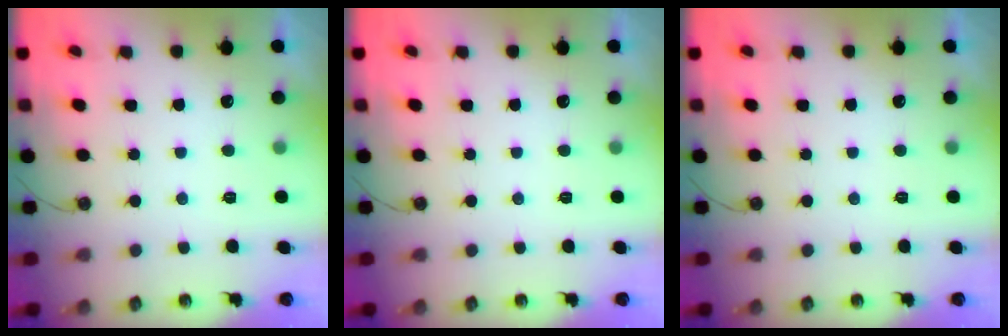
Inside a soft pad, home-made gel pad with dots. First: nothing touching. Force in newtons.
{"total": 0.0}
{"total": 0.0}